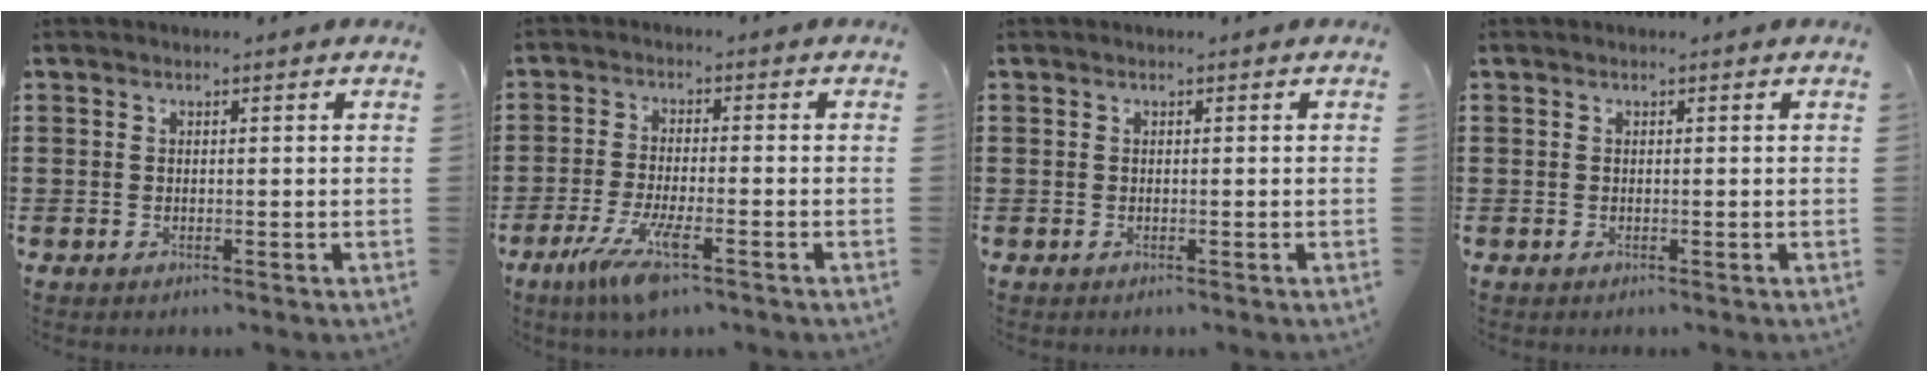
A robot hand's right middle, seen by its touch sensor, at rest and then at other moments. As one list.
[{"total": 7.2, "force": [-3.7, 1.1, 6.1], "torque": [-0.137, -0.021, -0.071]}, {"total": 0.0}, {"total": 0.0}]